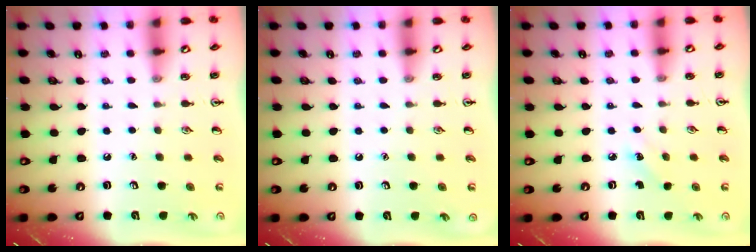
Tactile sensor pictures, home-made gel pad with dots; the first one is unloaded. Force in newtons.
{"total": 0.0}
{"total": 2.8, "press": 2.6, "slide": 1.0}